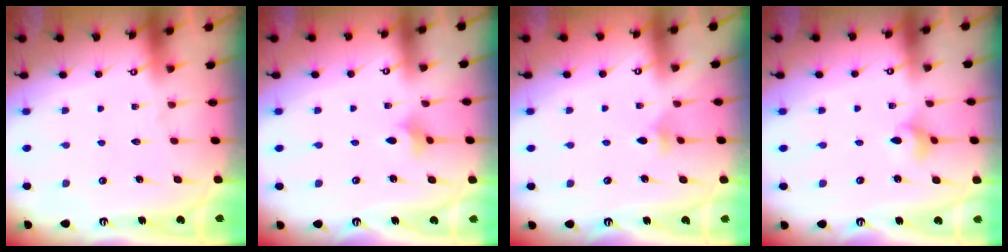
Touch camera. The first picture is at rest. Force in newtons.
{"total": 2.4, "press": 2.3, "slide": 0.4}
{"total": 3.8, "press": 3.7, "slide": 0.9}
{"total": 2.9, "press": 2.9, "slide": 0.5}